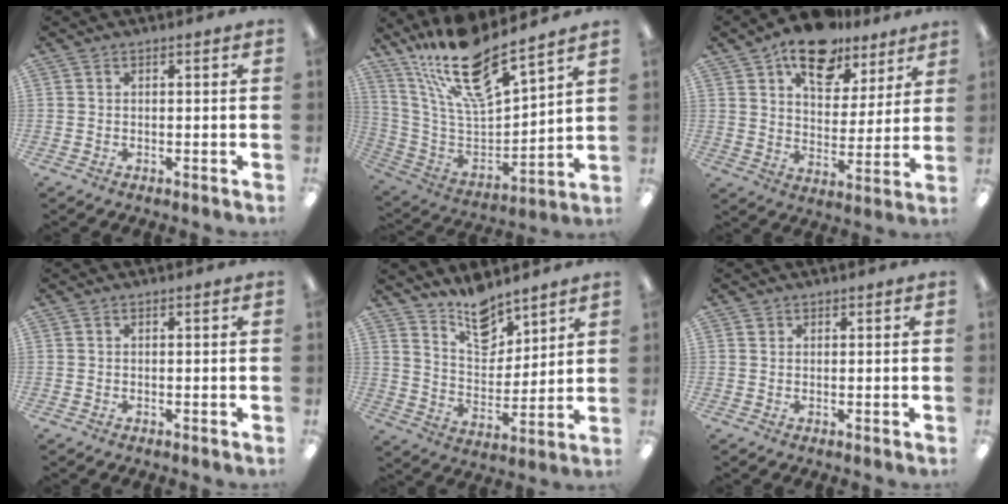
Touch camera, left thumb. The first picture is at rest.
{"total": 19.8, "force": [15.7, 5.1, 10.9], "torque": [-0.213, -0.108, 0.274]}
{"total": 15.5, "force": [10.8, 8.4, 7.3], "torque": [-0.109, -0.055, 0.190]}
{"total": 0.0}
{"total": 11.9, "force": [9.8, 5.3, 4.1], "torque": [-0.059, -0.068, 0.181]}
{"total": 0.9, "force": [0.7, 0.6, 0.1], "torque": [0.007, -0.002, 0.011]}